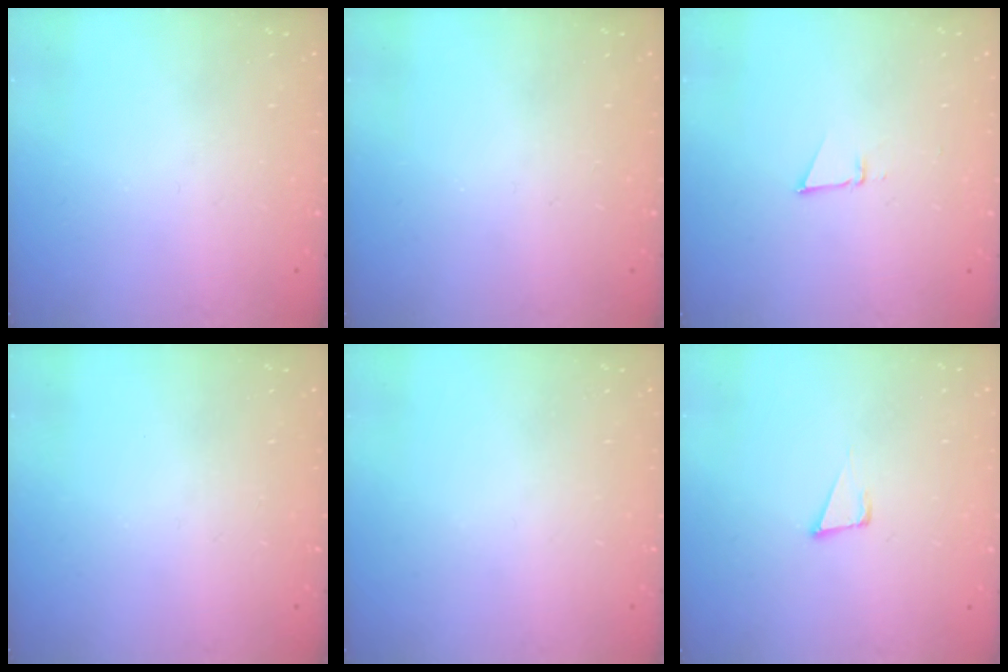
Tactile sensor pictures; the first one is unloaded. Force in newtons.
{"total": 0.0}
{"total": 3.0, "press": 2.9, "slide": 0.8}
{"total": 0.0}
{"total": 0.0}
{"total": 4.2, "press": 2.8, "slide": 3.1}